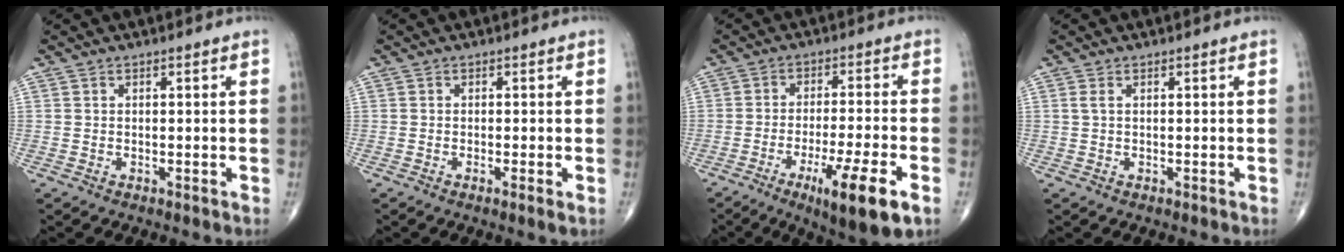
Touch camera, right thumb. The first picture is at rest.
{"total": 1.4, "force": [-0.5, 0.0, 1.3], "torque": [-0.030, -0.005, -0.012]}
{"total": 12.8, "force": [-6.0, 1.8, 11.1], "torque": [-0.186, 0.004, -0.091]}
{"total": 0.8, "force": [0.2, 0.3, 0.8], "torque": [-0.025, 0.005, 0.004]}